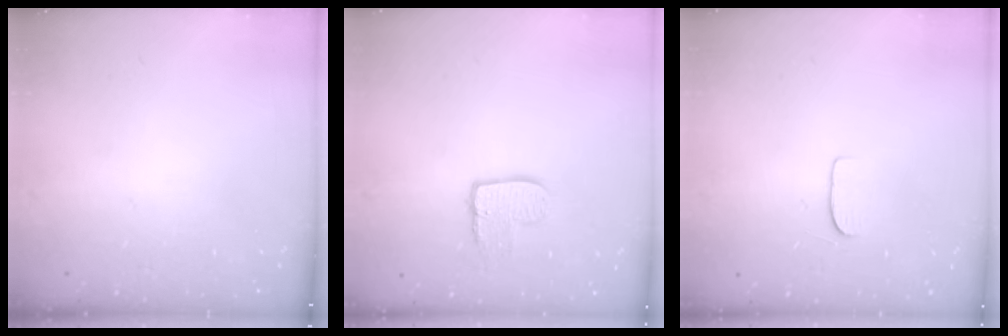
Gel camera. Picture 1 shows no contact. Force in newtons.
{"total": 8.4, "press": 8.4, "slide": 0.6}
{"total": 4.8, "press": 4.7, "slide": 0.6}